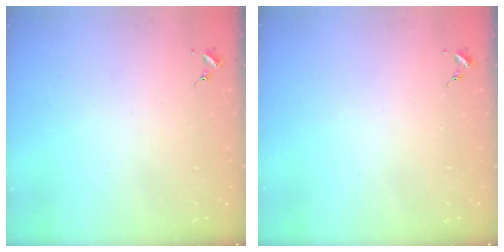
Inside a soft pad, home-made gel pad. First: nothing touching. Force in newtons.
{"total": 0.0}